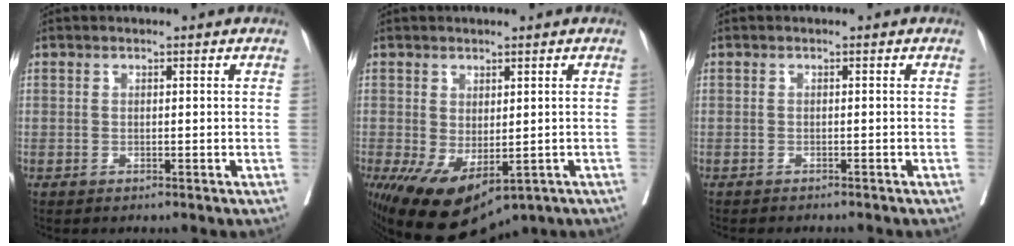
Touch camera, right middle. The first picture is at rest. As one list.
[{"total": 11.9, "force": [-5.7, 5.7, 8.7], "torque": [-0.151, -0.019, -0.071]}, {"total": 4.8, "force": [-4.4, 0.7, 1.9], "torque": [-0.018, -0.006, -0.056]}]